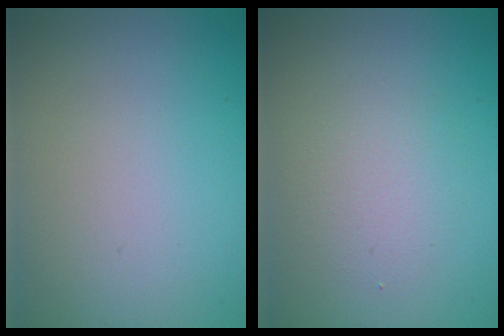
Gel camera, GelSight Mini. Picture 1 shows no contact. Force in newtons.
{"total": 2.6, "press": 2.6, "slide": 0.1}